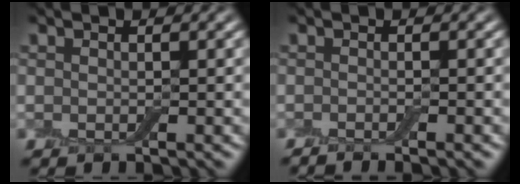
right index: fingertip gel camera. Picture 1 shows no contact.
{"total": 1.4, "force": [-1.2, 0.0, 0.9], "torque": [-0.011, -0.004, -0.022]}